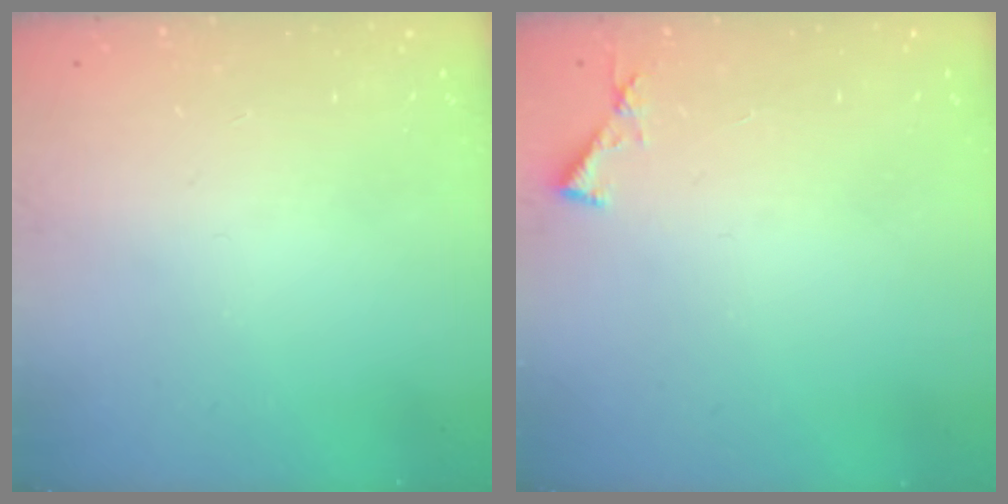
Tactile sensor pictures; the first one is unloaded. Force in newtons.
{"total": 3.6, "press": 3.6, "slide": 0.3}